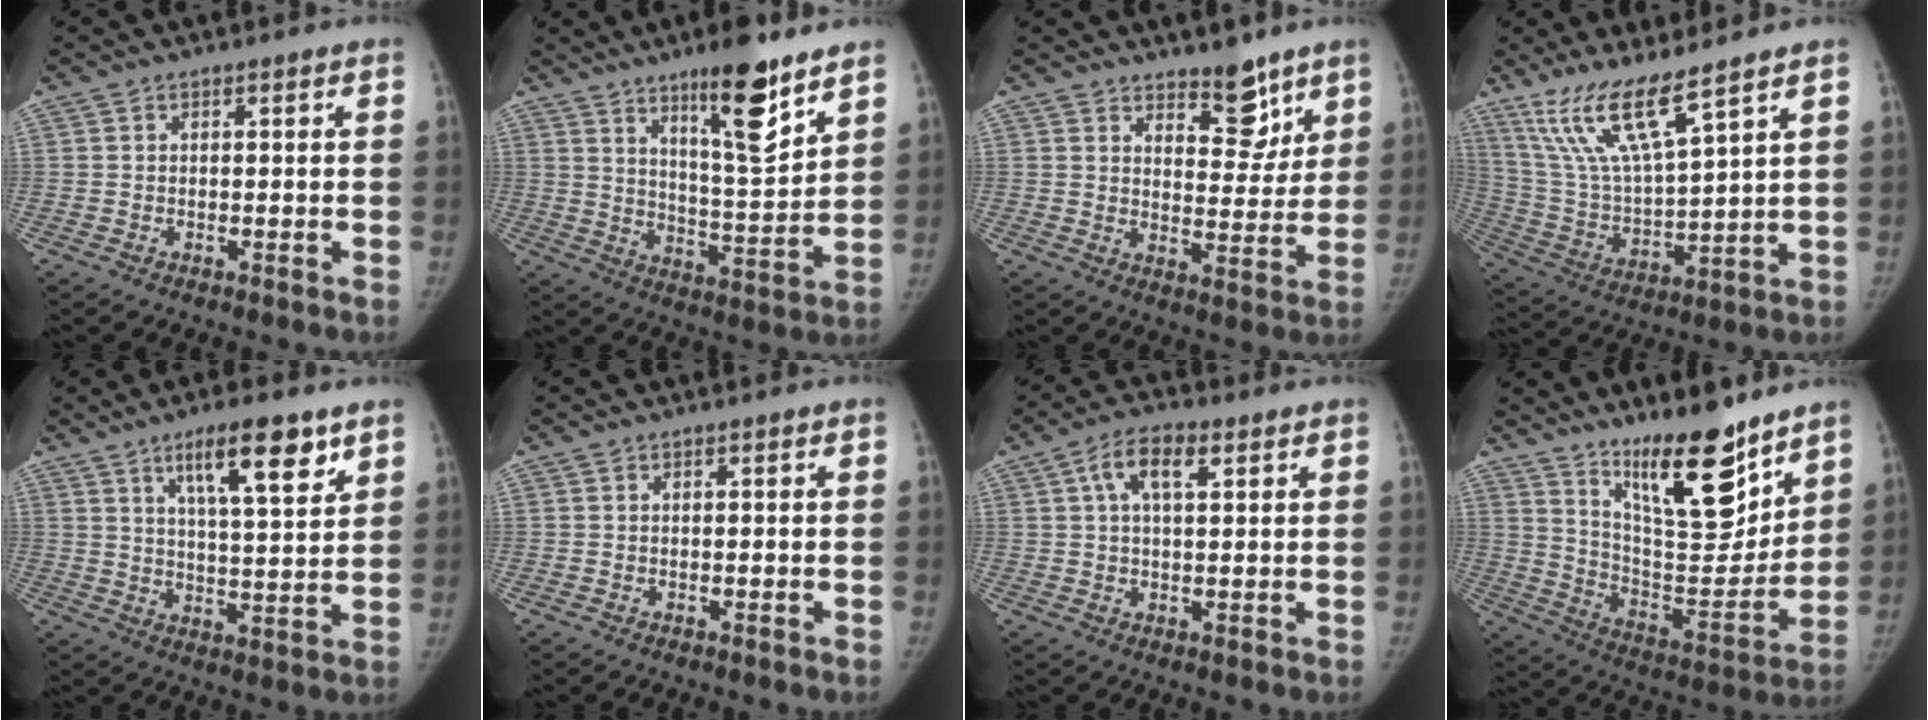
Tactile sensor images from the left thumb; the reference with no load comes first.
{"total": 13.8, "force": [9.0, 2.8, 10.1], "torque": [-0.140, -0.066, 0.149]}
{"total": 8.5, "force": [6.2, 3.9, 4.4], "torque": [-0.023, -0.046, 0.094]}
{"total": 14.2, "force": [10.0, 2.1, 9.9], "torque": [-0.191, -0.054, 0.212]}
{"total": 11.8, "force": [6.8, 2.9, 9.2], "torque": [-0.131, -0.034, 0.112]}
{"total": 0.0}
{"total": 7.1, "force": [2.8, 3.2, 5.7], "torque": [-0.102, 0.009, 0.046]}
{"total": 19.9, "force": [13.9, 6.1, 12.9], "torque": [-0.153, -0.108, 0.235]}